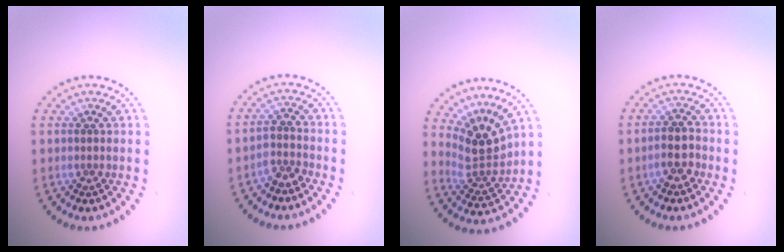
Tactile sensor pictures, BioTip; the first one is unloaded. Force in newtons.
{"total": 1.8, "press": 1.4, "slide": 1.1}
{"total": 3.8, "press": 2.6, "slide": 2.7}
{"total": 2.3, "press": 2.1, "slide": 1.0}